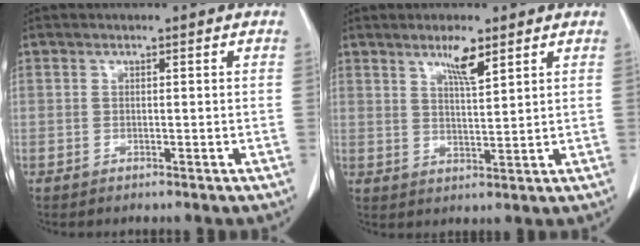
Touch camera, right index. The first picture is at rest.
{"total": 4.5, "force": [3.1, 0.5, 3.3], "torque": [-0.060, -0.005, 0.055]}